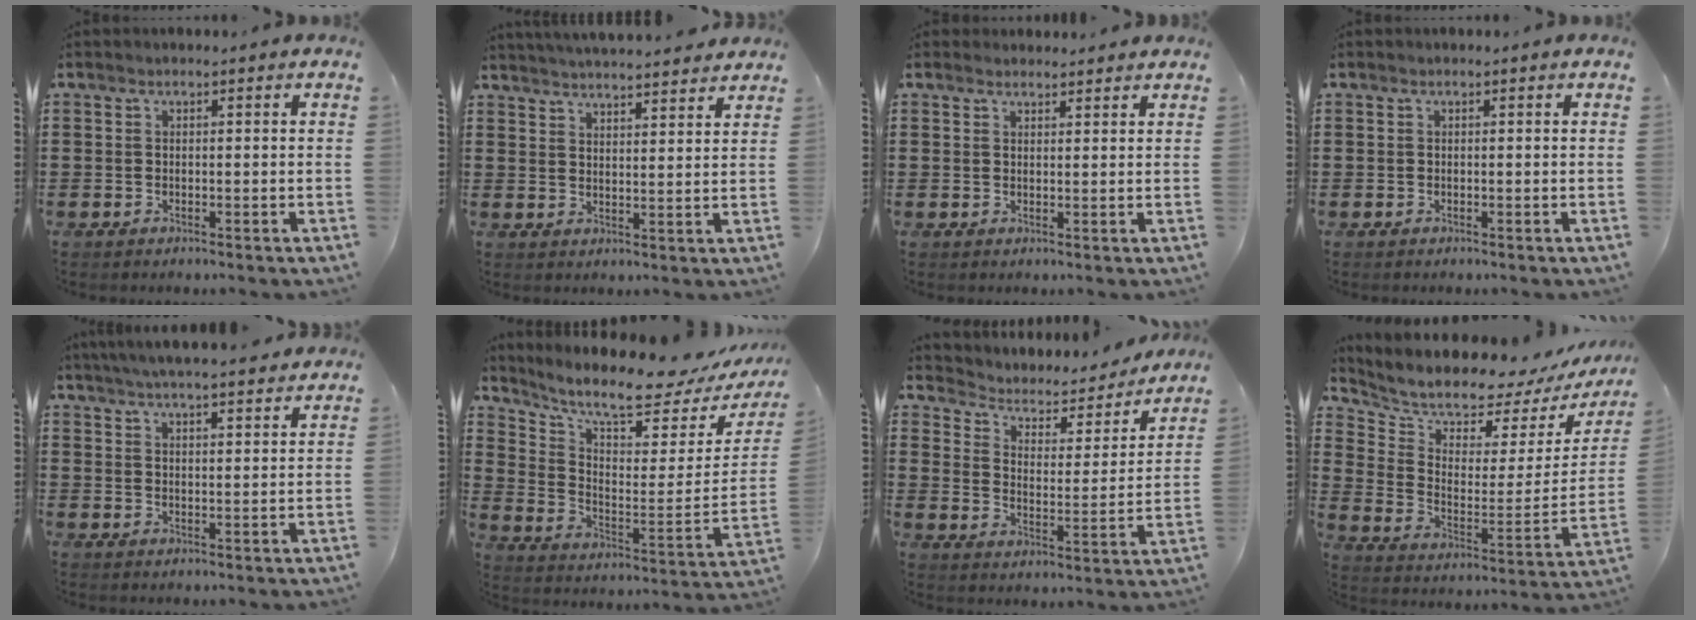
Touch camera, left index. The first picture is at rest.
{"total": 3.9, "force": [3.9, -0.3, 0.2], "torque": [-0.017, -0.018, 0.070]}
{"total": 1.8, "force": [1.8, 0.5, 0.1], "torque": [-0.006, 0.003, 0.035]}
{"total": 0.0}
{"total": 4.7, "force": [4.5, 0.0, 1.4], "torque": [-0.041, -0.013, 0.080]}
{"total": 7.9, "force": [6.8, 0.7, 4.1], "torque": [-0.104, -0.059, 0.111]}
{"total": 3.4, "force": [2.8, 1.7, 0.9], "torque": [-0.038, -0.023, 0.038]}
{"total": 6.7, "force": [6.6, 1.0, 0.3], "torque": [-0.054, -0.063, 0.112]}